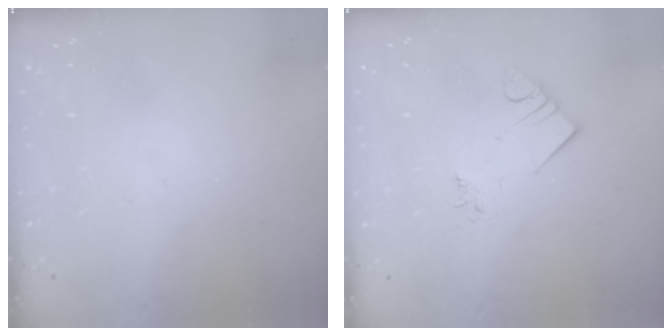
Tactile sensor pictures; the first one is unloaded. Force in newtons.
{"total": 3.3, "press": 3.3, "slide": 0.3}